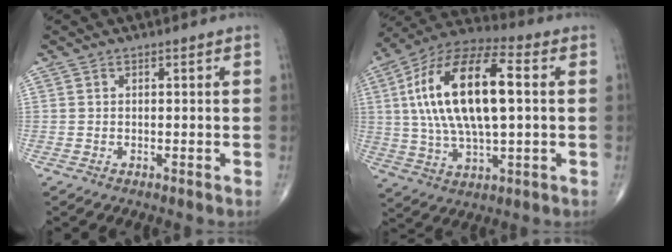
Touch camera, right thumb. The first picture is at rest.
{"total": 21.8, "force": [3.0, 9.1, 19.6], "torque": [-0.373, 0.025, 0.047]}